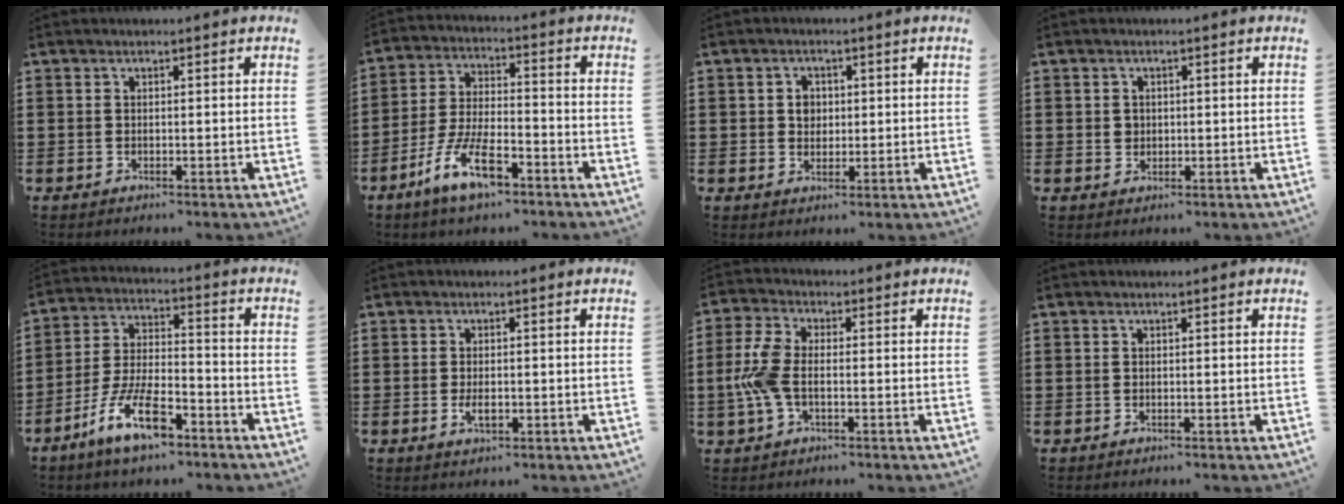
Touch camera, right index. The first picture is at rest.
{"total": 9.6, "force": [-5.9, 3.2, 6.8], "torque": [-0.155, 0.001, -0.112]}
{"total": 2.7, "force": [0.4, 2.4, 1.2], "torque": [-0.034, 0.010, 0.004]}
{"total": 1.5, "force": [0.1, 1.5, 0.4], "torque": [-0.012, 0.009, 0.002]}
{"total": 10.5, "force": [-6.6, 3.5, 7.4], "torque": [-0.160, 0.008, -0.126]}
{"total": 2.3, "force": [-0.6, 0.9, 2.1], "torque": [-0.039, -0.002, -0.009]}
{"total": 6.9, "force": [-1.1, 3.5, 5.9], "torque": [-0.145, -0.003, -0.027]}
{"total": 0.0}